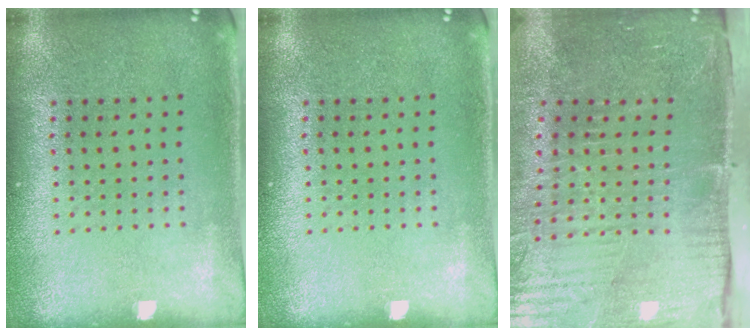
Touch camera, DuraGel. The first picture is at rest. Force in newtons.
{"total": 0.0}
{"total": 5.2, "press": 4.4, "slide": 2.8}